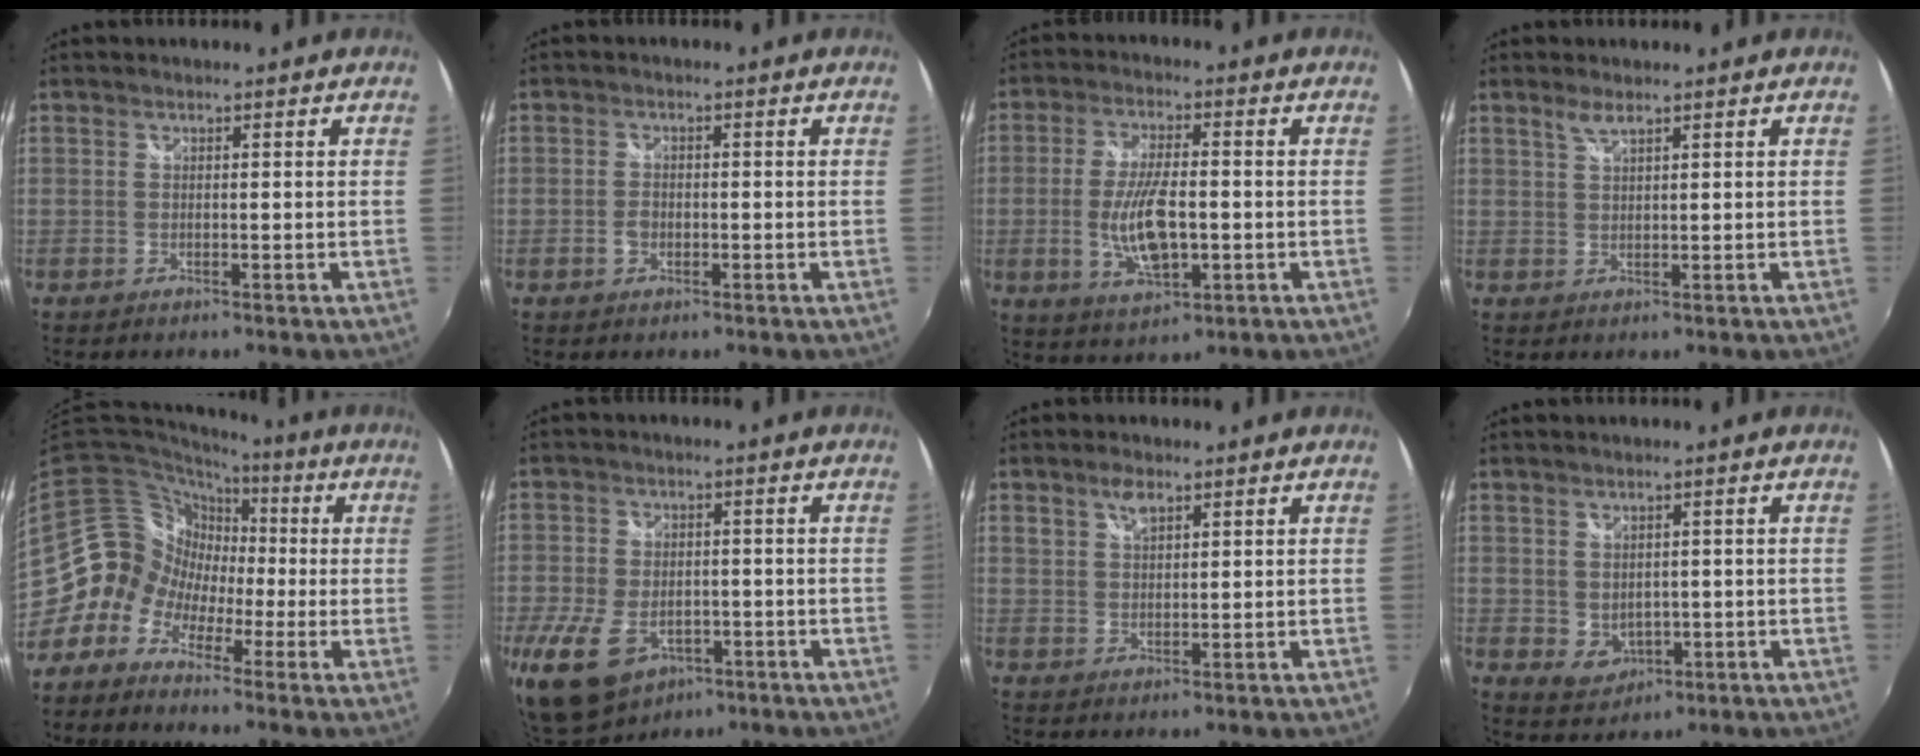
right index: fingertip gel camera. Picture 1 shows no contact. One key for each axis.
{"total": 2.4, "fx": -0.8, "fy": 1.6, "fz": 1.6, "tx": -0.030, "ty": 0.001, "tz": -0.015}
{"total": 10.6, "fx": -1.7, "fy": 4.2, "fz": 9.6, "tx": -0.189, "ty": -0.008, "tz": -0.027}
{"total": 2.0, "fx": 1.5, "fy": 0.4, "fz": 1.3, "tx": -0.024, "ty": 0.002, "tz": 0.028}
{"total": 11.1, "fx": -3.8, "fy": 10.1, "fz": 2.7, "tx": -0.060, "ty": 0.041, "tz": -0.097}
{"total": 14.4, "fx": -6.7, "fy": 9.3, "fz": 8.8, "tx": -0.220, "ty": -0.032, "tz": -0.107}
{"total": 3.3, "fx": 2.1, "fy": 1.6, "fz": 2.0, "tx": -0.034, "ty": 0.004, "tz": 0.037}
{"total": 4.4, "fx": 0.0, "fy": 3.7, "fz": 2.4, "tx": -0.045, "ty": -0.003, "tz": 0.012}